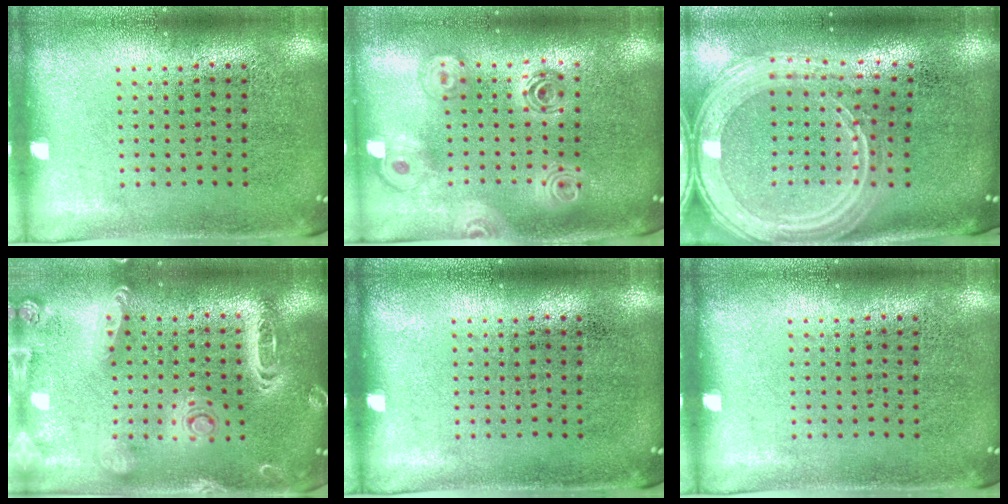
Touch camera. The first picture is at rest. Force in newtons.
{"total": 2.1, "press": 1.7, "slide": 1.3}
{"total": 3.1, "press": 2.5, "slide": 1.9}
{"total": 2.5, "press": 2.2, "slide": 1.1}
{"total": 0.0}
{"total": 0.0}